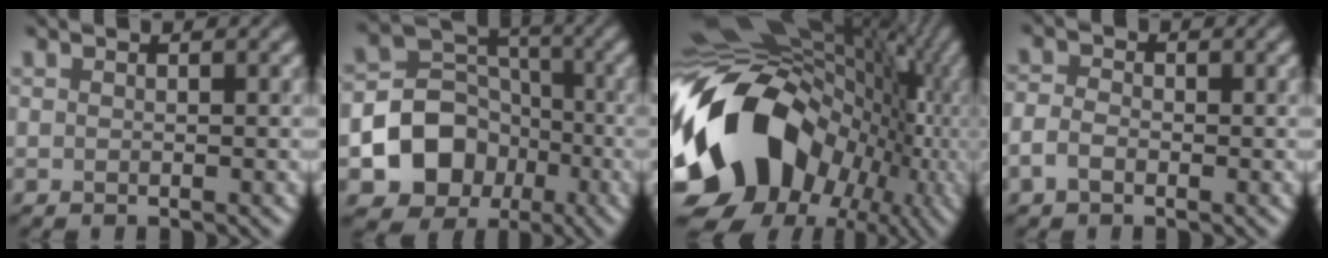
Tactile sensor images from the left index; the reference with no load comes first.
{"total": 8.9, "force": [-3.2, 7.3, 3.9], "torque": [-0.054, -0.005, -0.070]}
{"total": 18.6, "force": [-4.0, 13.9, 11.8], "torque": [-0.255, -0.004, -0.066]}
{"total": 2.1, "force": [-0.9, 1.4, 1.3], "torque": [-0.026, 0.003, -0.026]}